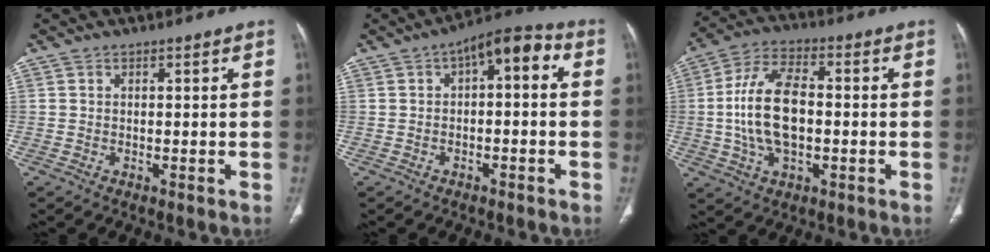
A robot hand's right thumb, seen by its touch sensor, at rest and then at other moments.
{"total": 8.1, "force": [1.2, 3.9, 7.0], "torque": [-0.076, 0.036, 0.005]}
{"total": 14.1, "force": [-0.6, 7.6, 11.9], "torque": [-0.233, 0.019, -0.012]}